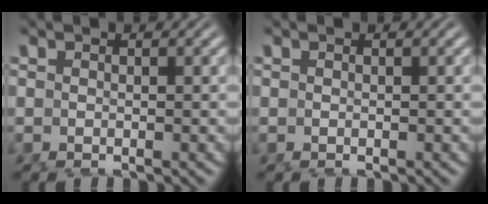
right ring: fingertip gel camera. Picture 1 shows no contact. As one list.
[{"total": 0.0}]